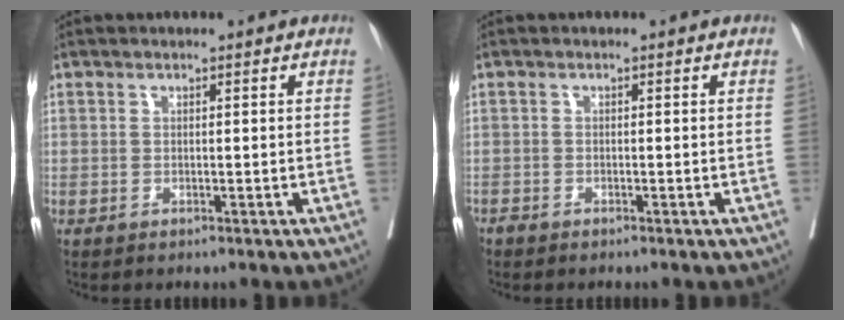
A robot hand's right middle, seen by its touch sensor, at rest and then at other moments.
{"total": 0.6, "force": [-0.6, 0.1, 0.1], "torque": [-0.008, -0.002, -0.016]}